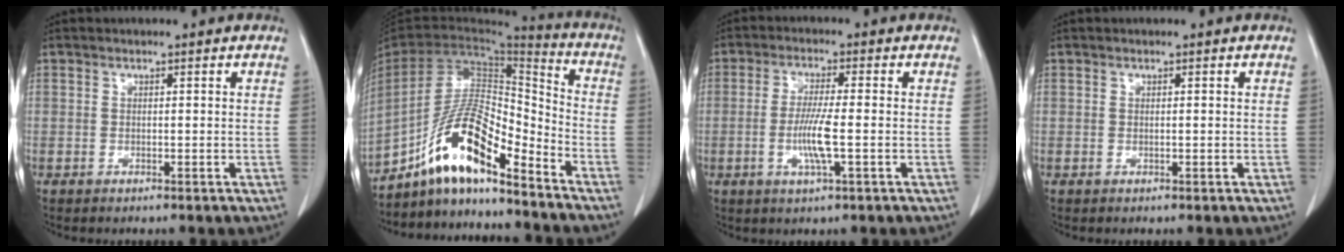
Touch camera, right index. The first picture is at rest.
{"total": 14.6, "force": [-10.2, 3.0, 10.0], "torque": [-0.189, 0.023, -0.182]}
{"total": 6.1, "force": [-1.4, 0.1, 6.0], "torque": [-0.119, -0.009, -0.026]}
{"total": 0.0}